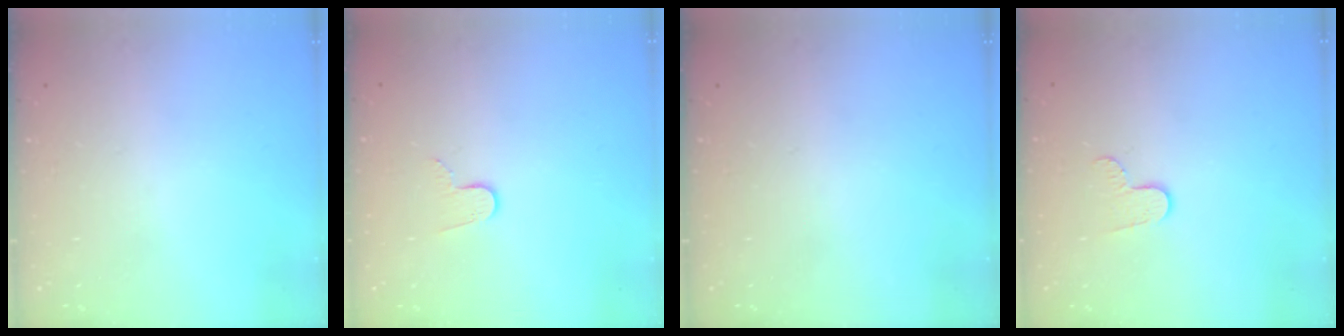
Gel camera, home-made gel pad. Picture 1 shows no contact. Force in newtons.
{"total": 6.0, "press": 6.0, "slide": 0.5}
{"total": 0.0}
{"total": 6.1, "press": 6.0, "slide": 0.6}